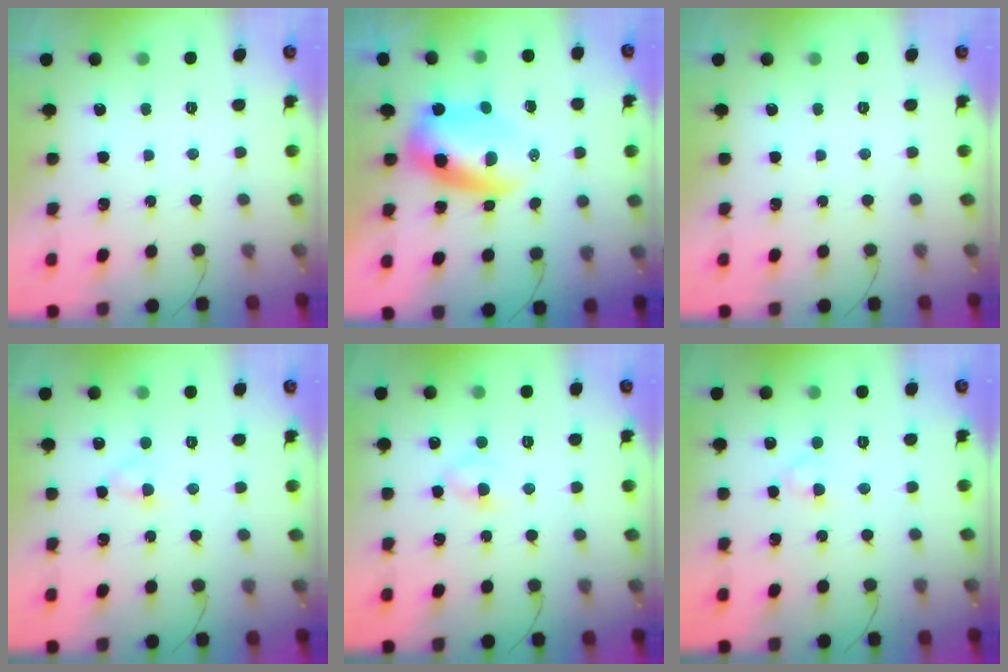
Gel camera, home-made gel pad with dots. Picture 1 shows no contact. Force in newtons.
{"total": 7.7, "press": 7.5, "slide": 1.8}
{"total": 0.0}
{"total": 2.9, "press": 2.8, "slide": 0.9}
{"total": 3.0, "press": 2.8, "slide": 1.2}
{"total": 2.7, "press": 2.4, "slide": 1.2}